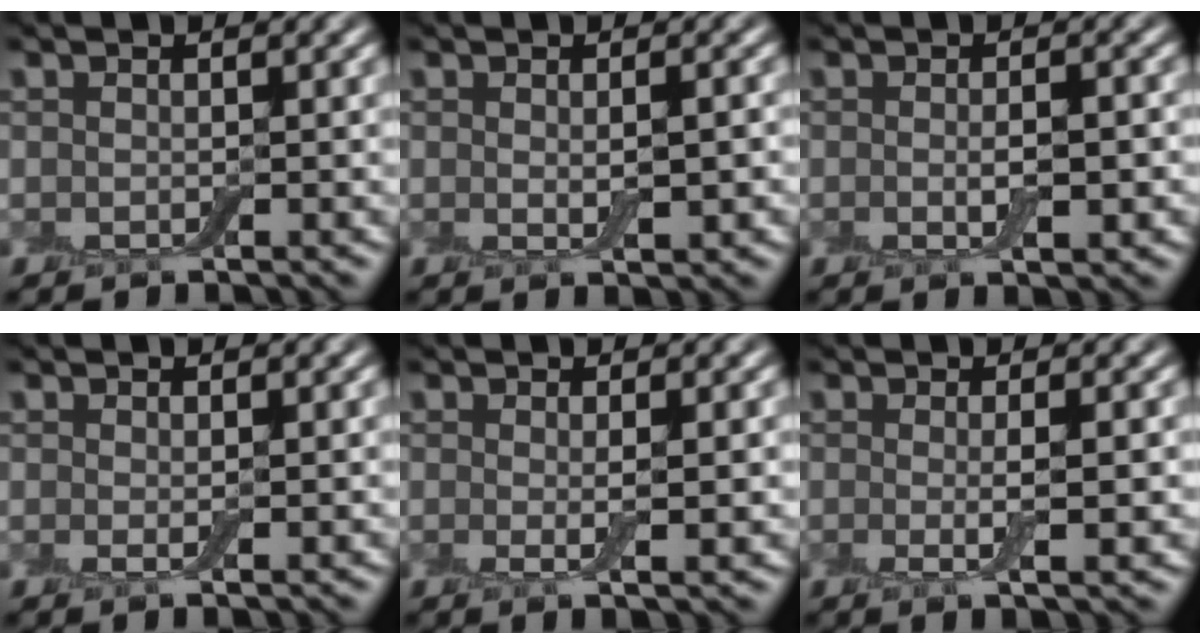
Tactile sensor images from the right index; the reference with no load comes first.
{"total": 2.2, "force": [0.0, 0.6, 2.1], "torque": [-0.037, -0.006, 0.001]}
{"total": 2.6, "force": [-0.3, 0.8, 2.5], "torque": [-0.043, -0.006, -0.003]}
{"total": 0.8, "force": [0.2, 0.2, 0.8], "torque": [-0.013, -0.004, 0.003]}
{"total": 2.2, "force": [0.2, 0.4, 2.1], "torque": [-0.035, -0.010, 0.004]}
{"total": 2.9, "force": [-0.1, 0.6, 2.9], "torque": [-0.048, -0.008, 0.000]}